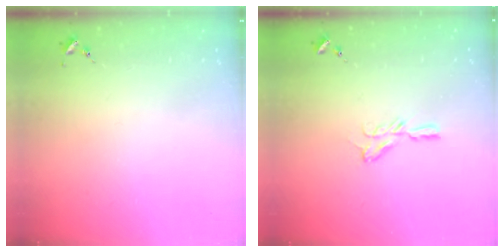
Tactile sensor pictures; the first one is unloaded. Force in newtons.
{"total": 6.9, "press": 6.9, "slide": 0.6}